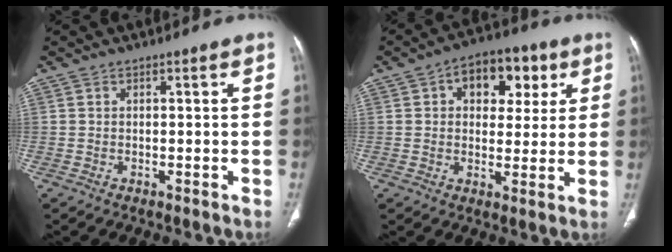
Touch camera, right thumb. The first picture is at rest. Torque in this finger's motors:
{"motor_torque": [0.80, 1.46, 0.38, -0.43, 0.16]}